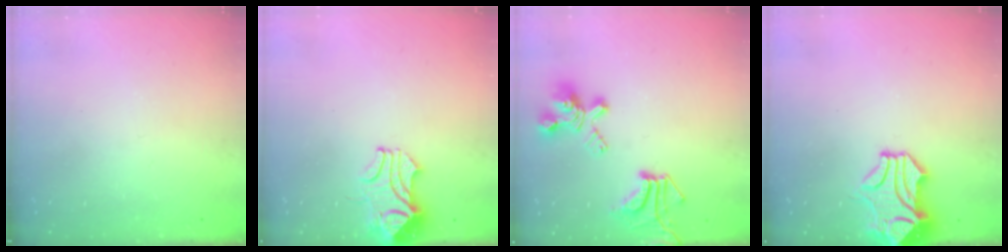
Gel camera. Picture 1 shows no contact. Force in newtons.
{"total": 2.3, "press": 2.1, "slide": 0.8}
{"total": 8.4, "press": 8.2, "slide": 1.5}
{"total": 1.7, "press": 1.1, "slide": 1.3}